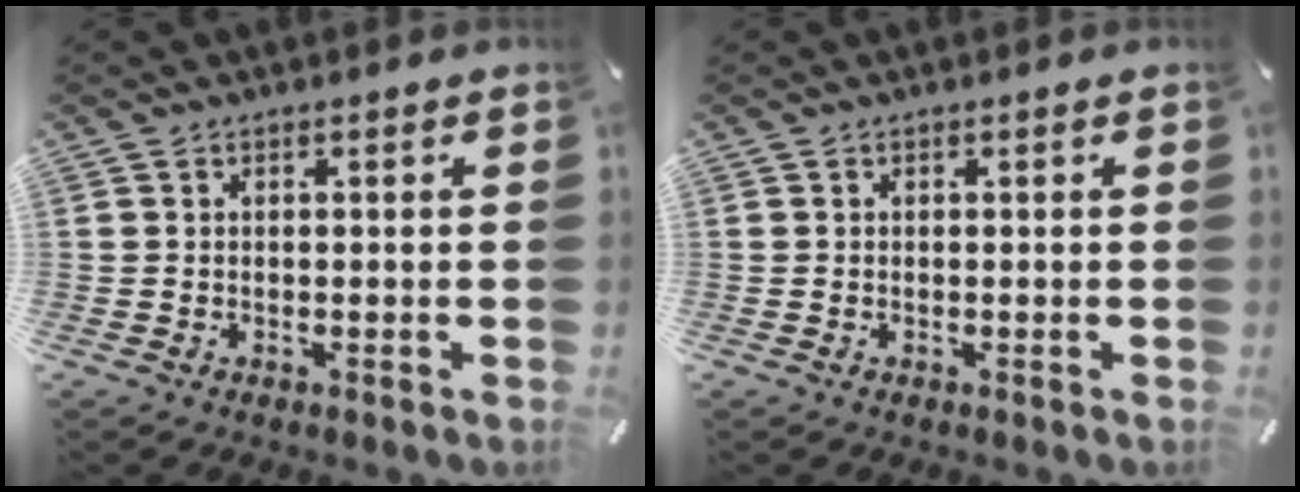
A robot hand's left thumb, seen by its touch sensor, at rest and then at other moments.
{"total": 0.0}